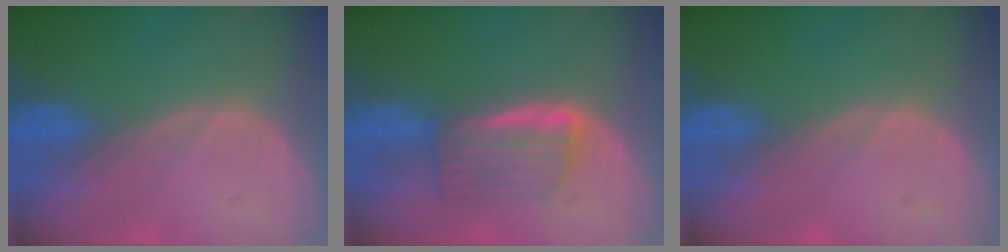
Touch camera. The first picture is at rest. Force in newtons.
{"total": 5.8, "press": 5.2, "slide": 2.6}
{"total": 0.0}